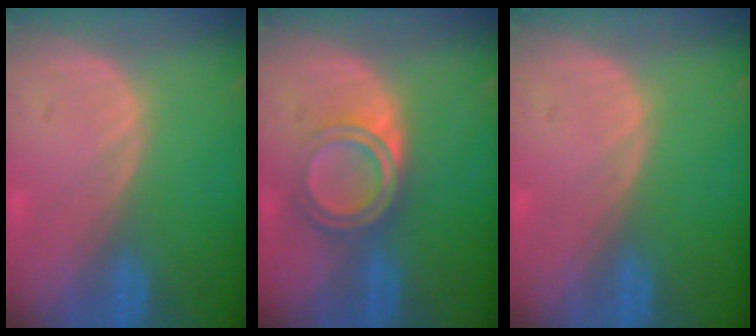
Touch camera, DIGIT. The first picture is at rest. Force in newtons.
{"total": 5.3, "press": 4.9, "slide": 1.9}
{"total": 0.0}